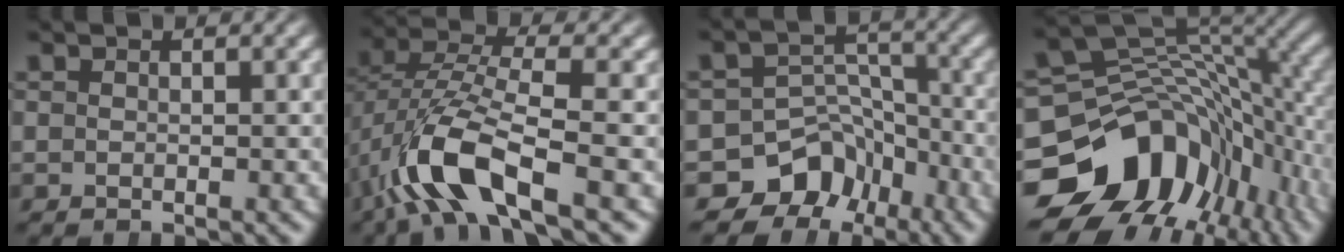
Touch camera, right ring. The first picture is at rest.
{"total": 6.9, "force": [-1.6, 3.7, 5.6], "torque": [-0.143, -0.025, -0.014]}
{"total": 11.7, "force": [-5.4, 9.6, 3.8], "torque": [-0.062, -0.039, -0.088]}
{"total": 17.2, "force": [-4.5, 12.8, 10.6], "torque": [-0.160, -0.033, -0.062]}